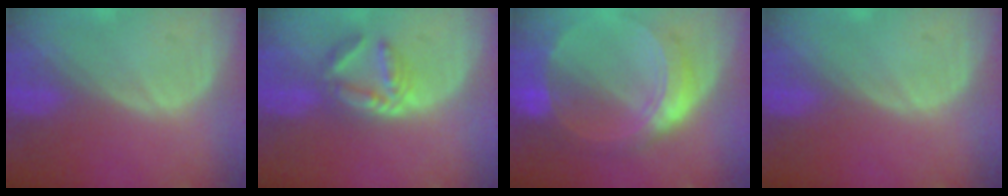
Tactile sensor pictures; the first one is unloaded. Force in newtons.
{"total": 6.0, "press": 5.4, "slide": 2.7}
{"total": 8.7, "press": 8.7, "slide": 0.6}
{"total": 0.0}